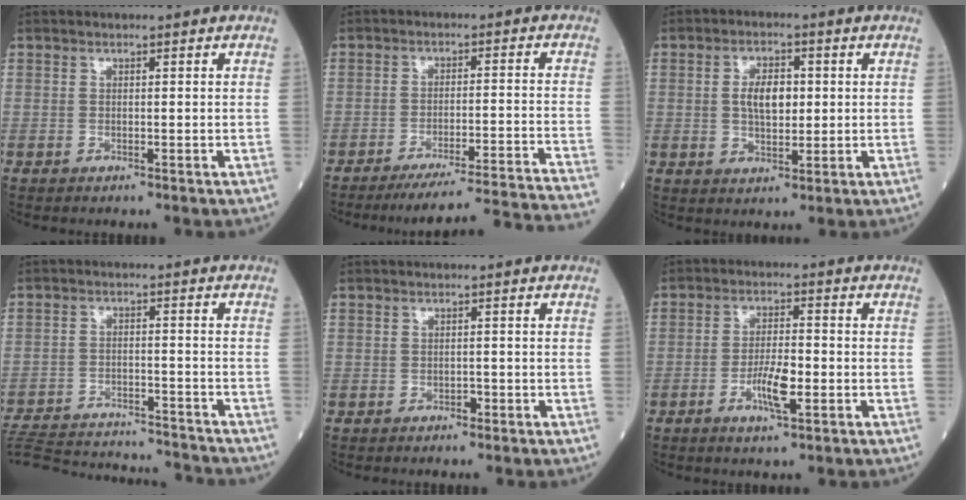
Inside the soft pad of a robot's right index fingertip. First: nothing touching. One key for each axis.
{"total": 21.5, "fx": -20.2, "fy": -3.1, "fz": 6.8, "tx": -0.043, "ty": -0.033, "tz": -0.267}
{"total": 5.5, "fx": 0.6, "fy": 2.7, "fz": 4.8, "tx": -0.087, "ty": 0.008, "tz": 0.012}
{"total": 19.7, "fx": -18.8, "fy": 2.0, "fz": 5.8, "tx": -0.134, "ty": -0.019, "tz": -0.271}
{"total": 0.7, "fx": -0.5, "fy": 0.4, "fz": 0.4, "tx": -0.006, "ty": 0.002, "tz": -0.007}
{"total": 5.6, "fx": -1.9, "fy": 1.2, "fz": 5.1, "tx": -0.098, "ty": -0.002, "tz": -0.035}